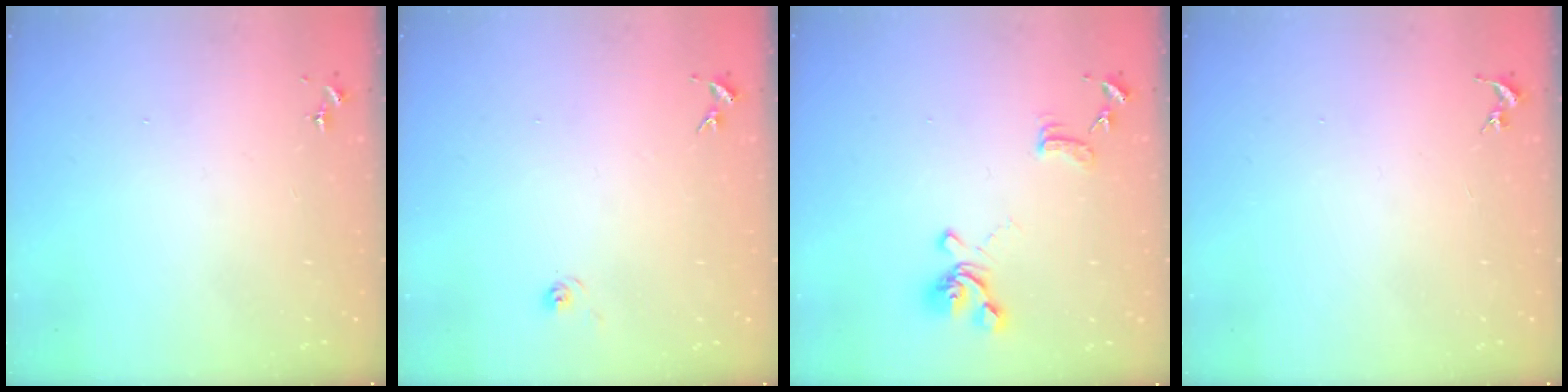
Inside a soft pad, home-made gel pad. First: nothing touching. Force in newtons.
{"total": 5.8, "press": 5.8, "slide": 0.5}
{"total": 13.1, "press": 13.0, "slide": 1.2}
{"total": 0.0}